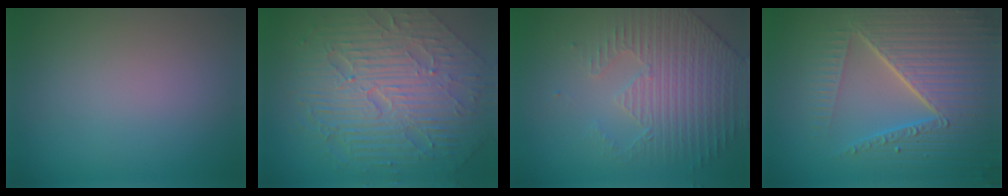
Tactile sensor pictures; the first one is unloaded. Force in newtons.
{"total": 10.8, "press": 7.2, "slide": 8.1}
{"total": 4.5, "press": 3.6, "slide": 2.7}
{"total": 8.6, "press": 6.0, "slide": 6.2}